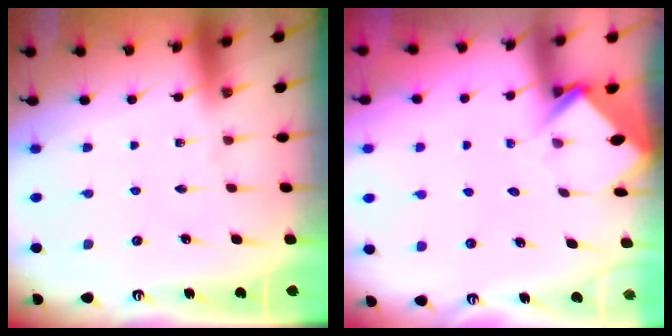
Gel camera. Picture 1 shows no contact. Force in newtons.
{"total": 3.8, "press": 3.8, "slide": 0.3}